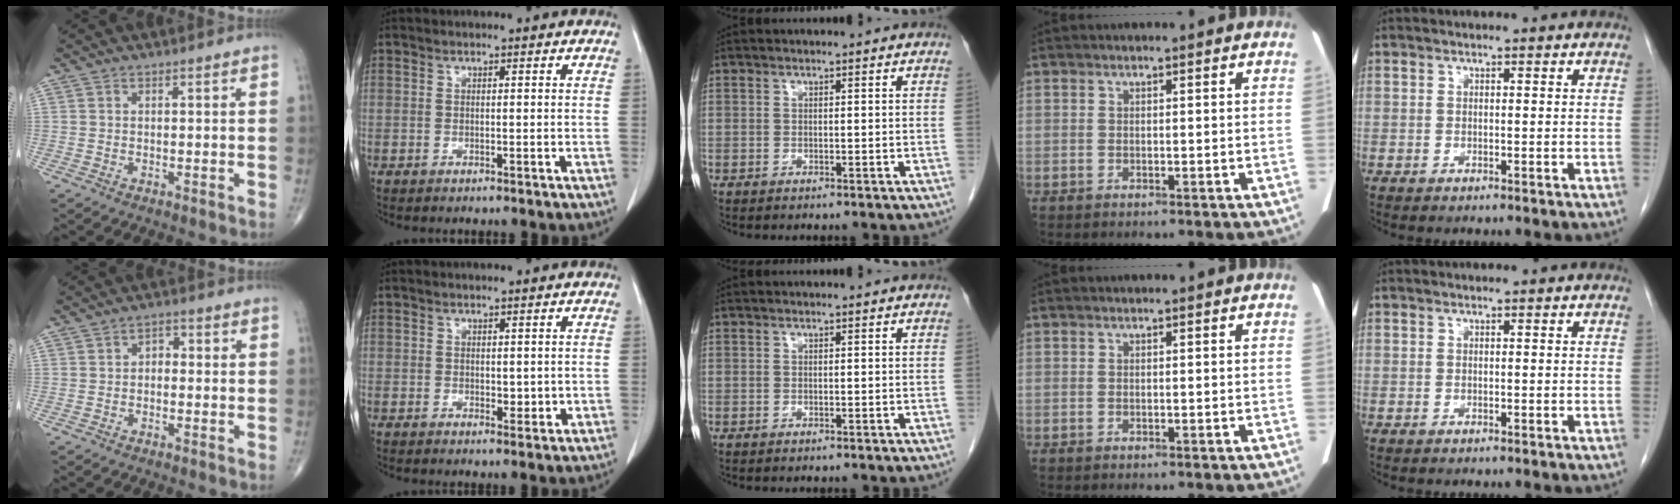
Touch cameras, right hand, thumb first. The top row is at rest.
{"thumb": {"total": 2.3, "force": [-0.2, 1.7, 1.5], "torque": [-0.005, 0.011, -0.014]}, "index": {"total": 1.9, "force": [0.1, 1.1, 1.6], "torque": [-0.017, -0.005, 0.006]}}